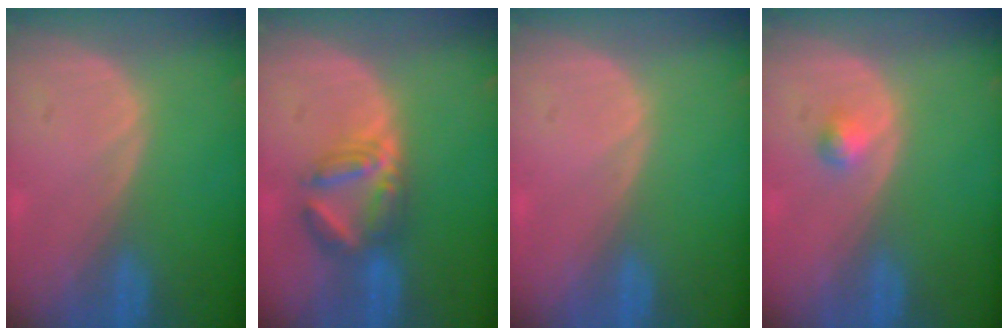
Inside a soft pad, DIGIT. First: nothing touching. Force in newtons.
{"total": 5.9, "press": 5.8, "slide": 0.9}
{"total": 0.0}
{"total": 1.5, "press": 1.5, "slide": 0.3}